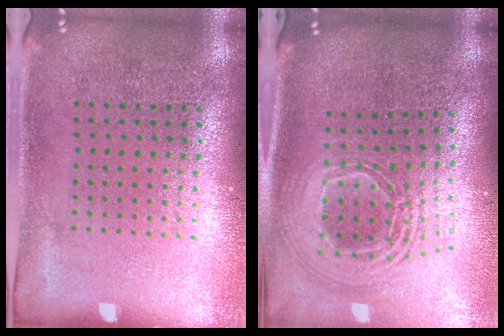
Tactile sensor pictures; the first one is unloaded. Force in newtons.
{"total": 2.5, "press": 1.8, "slide": 1.6}